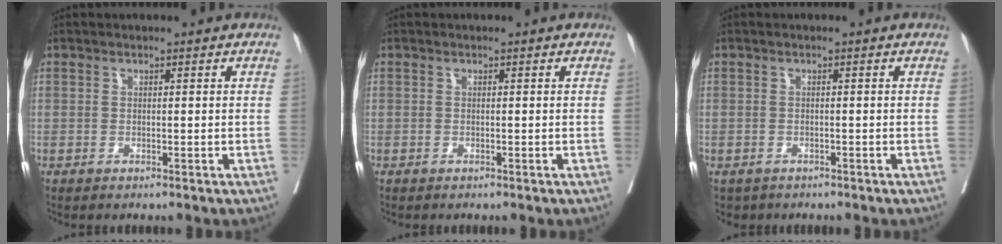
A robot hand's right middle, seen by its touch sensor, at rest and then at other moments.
{"total": 0.0}
{"total": 2.3, "force": [-1.8, 1.4, 0.0], "torque": [-0.004, 0.001, -0.029]}